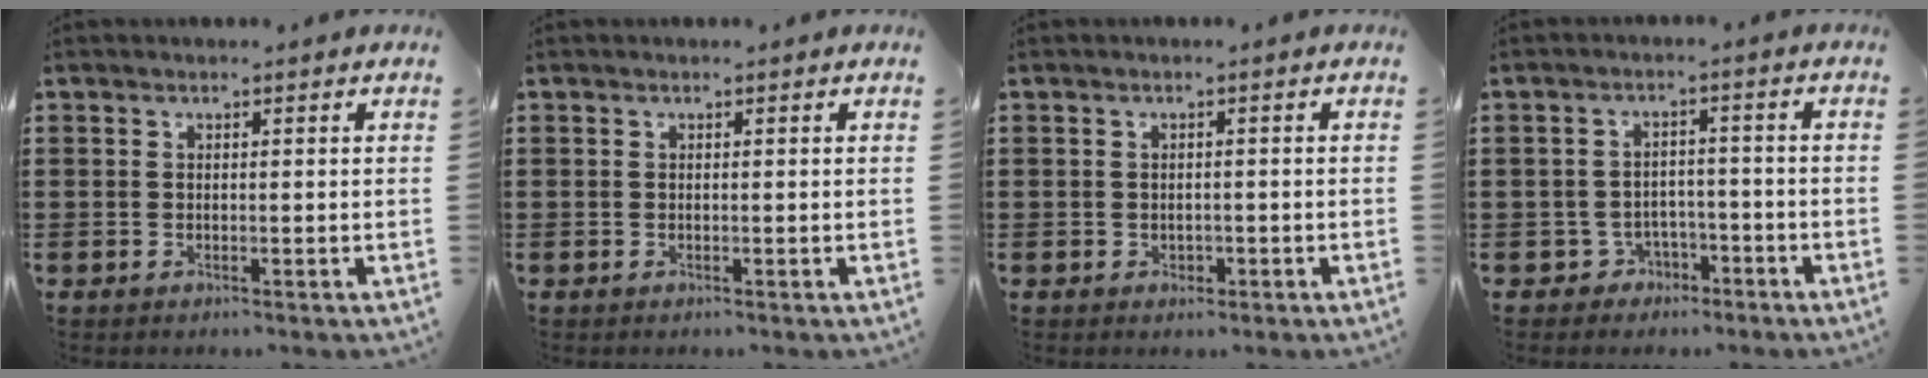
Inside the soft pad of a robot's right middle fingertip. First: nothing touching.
{"total": 0.0}
{"total": 0.8, "force": [-0.1, 0.7, 0.3], "torque": [-0.010, 0.001, -0.002]}
{"total": 3.0, "force": [-2.4, 1.8, 0.2], "torque": [-0.017, 0.003, -0.052]}